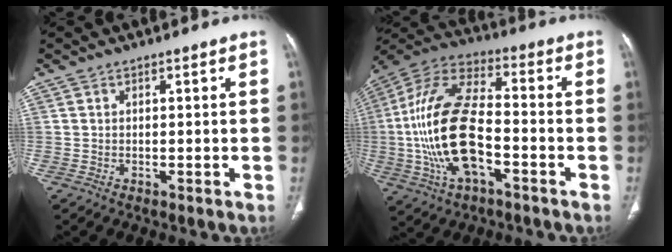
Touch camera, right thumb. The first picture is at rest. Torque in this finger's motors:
{"motor_torque": [0.35, 1.14, 2.42, -0.20, 0.82]}